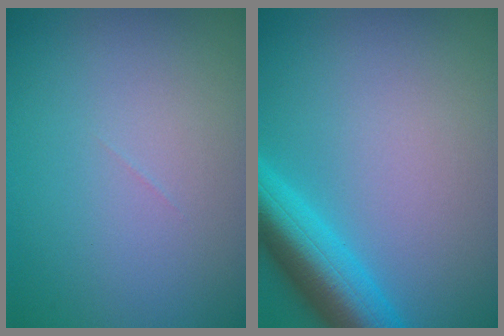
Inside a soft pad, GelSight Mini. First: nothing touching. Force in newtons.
{"total": 6.6, "press": 6.5, "slide": 0.5}